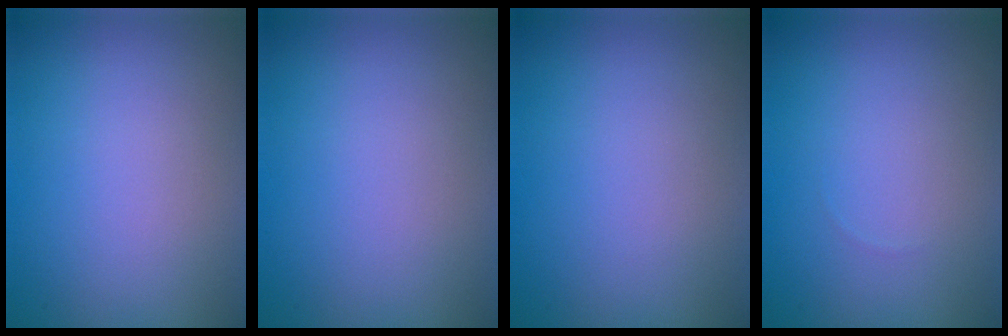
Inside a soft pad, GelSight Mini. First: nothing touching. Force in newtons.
{"total": 0.0}
{"total": 0.0}
{"total": 0.0}